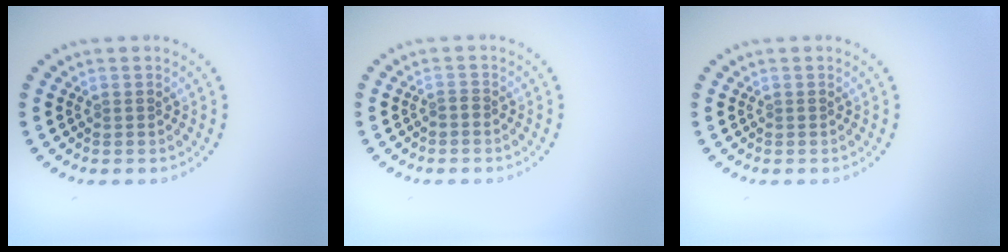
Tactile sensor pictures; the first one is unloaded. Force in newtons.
{"total": 0.5, "press": 0.2, "slide": 0.5}
{"total": 0.0}